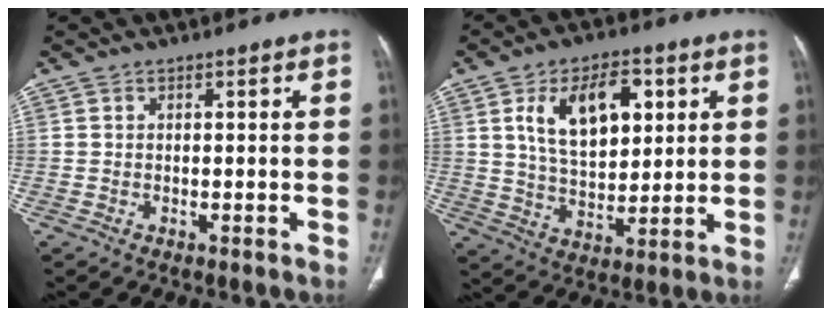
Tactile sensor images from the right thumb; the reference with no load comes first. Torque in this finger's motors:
{"motor_torque": [0.43, 0.48, 0.25, 0.03, 0.25]}